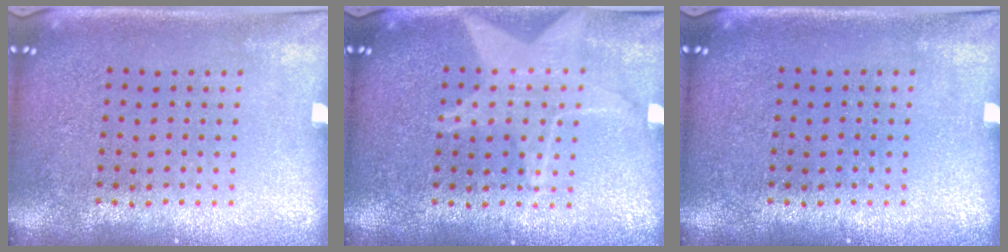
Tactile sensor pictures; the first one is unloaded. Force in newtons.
{"total": 2.4, "press": 2.4, "slide": 0.3}
{"total": 0.0}